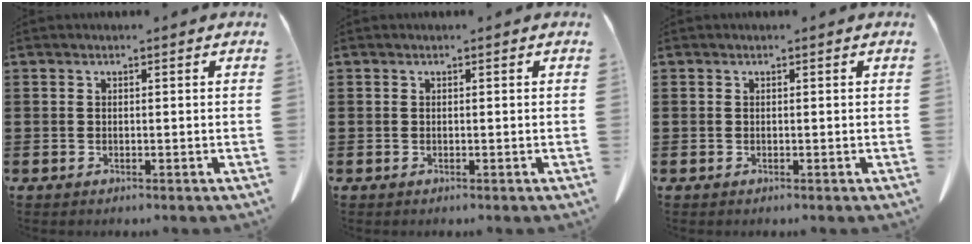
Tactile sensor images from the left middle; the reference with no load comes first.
{"total": 0.0}
{"total": 0.0}